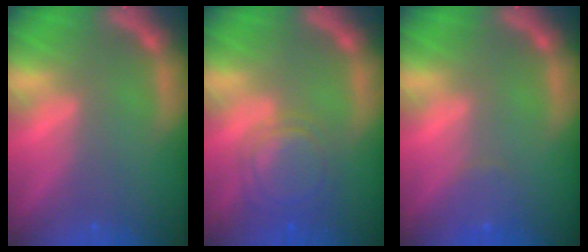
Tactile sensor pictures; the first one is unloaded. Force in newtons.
{"total": 5.6}
{"total": 1.9}